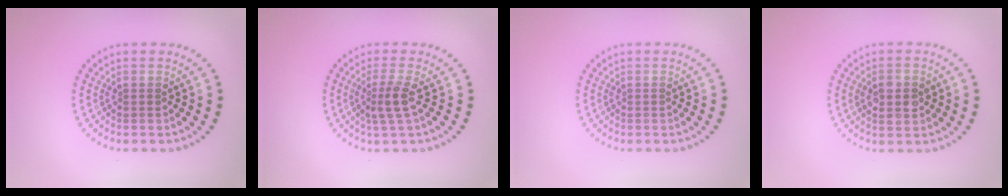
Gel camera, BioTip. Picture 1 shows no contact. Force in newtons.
{"total": 2.3, "press": 1.8, "slide": 1.5}
{"total": 0.0}
{"total": 2.8, "press": 2.8, "slide": 0.2}